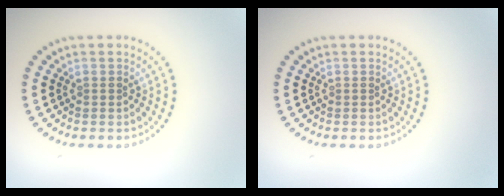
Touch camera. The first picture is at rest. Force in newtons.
{"total": 0.0}